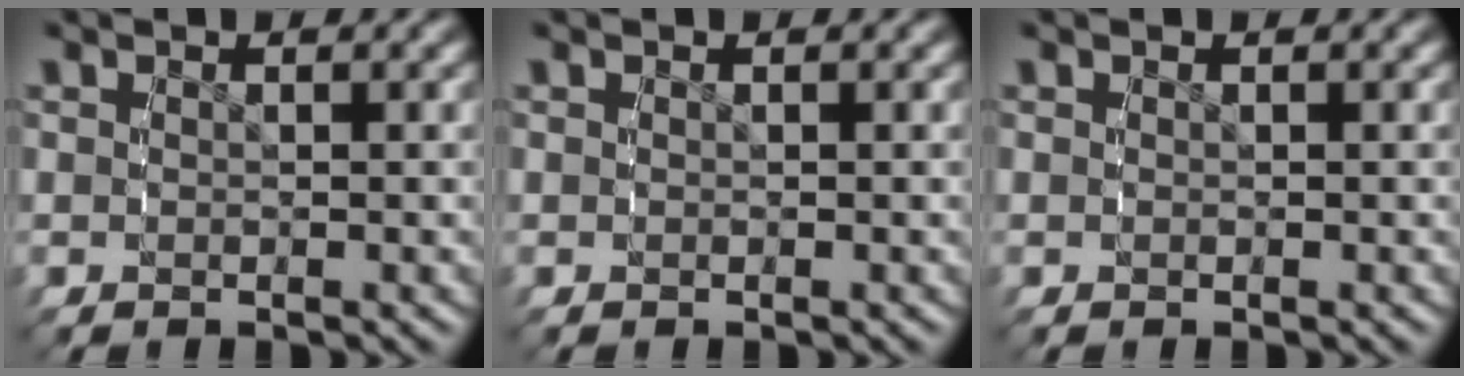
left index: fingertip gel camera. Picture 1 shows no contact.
{"total": 0.0}
{"total": 0.0}